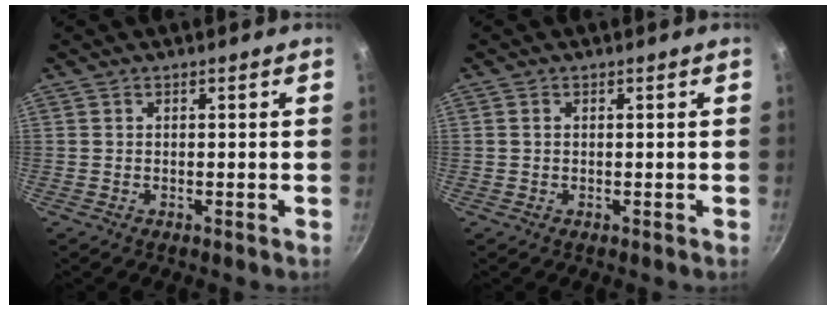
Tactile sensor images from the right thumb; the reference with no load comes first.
{"total": 0.6, "force": [0.1, 0.5, 0.4], "torque": [-0.006, 0.003, 0.001]}